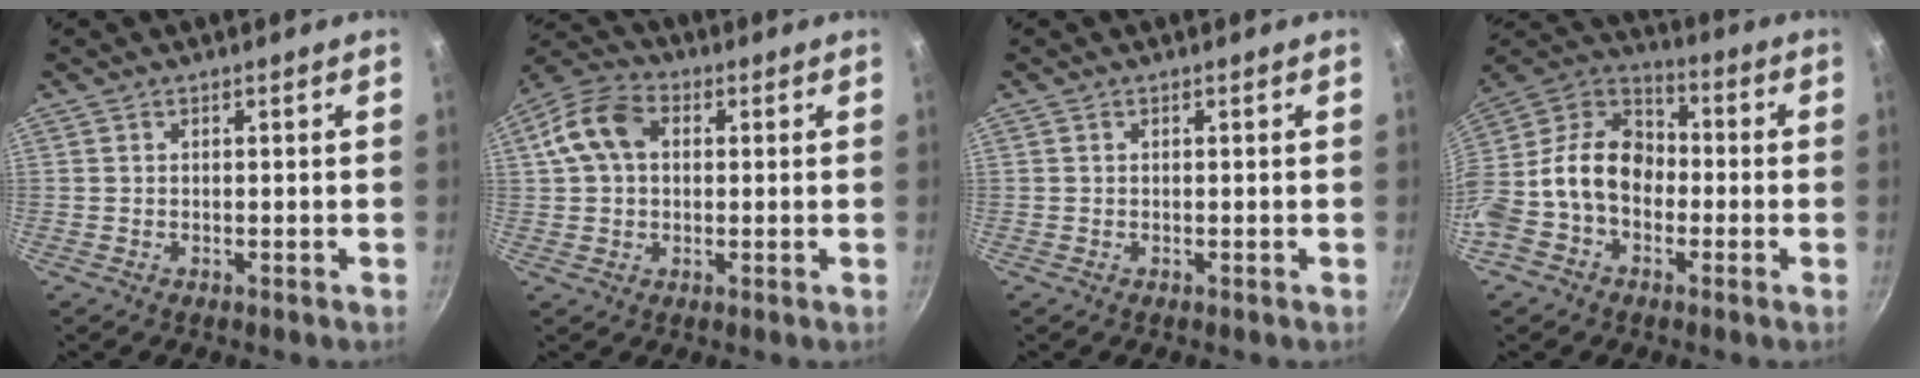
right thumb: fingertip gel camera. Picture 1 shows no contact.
{"total": 10.1, "force": [1.9, 7.3, 6.7], "torque": [-0.111, 0.023, 0.017]}
{"total": 0.0}
{"total": 16.7, "force": [-2.2, 12.6, 10.7], "torque": [-0.158, 0.054, -0.059]}